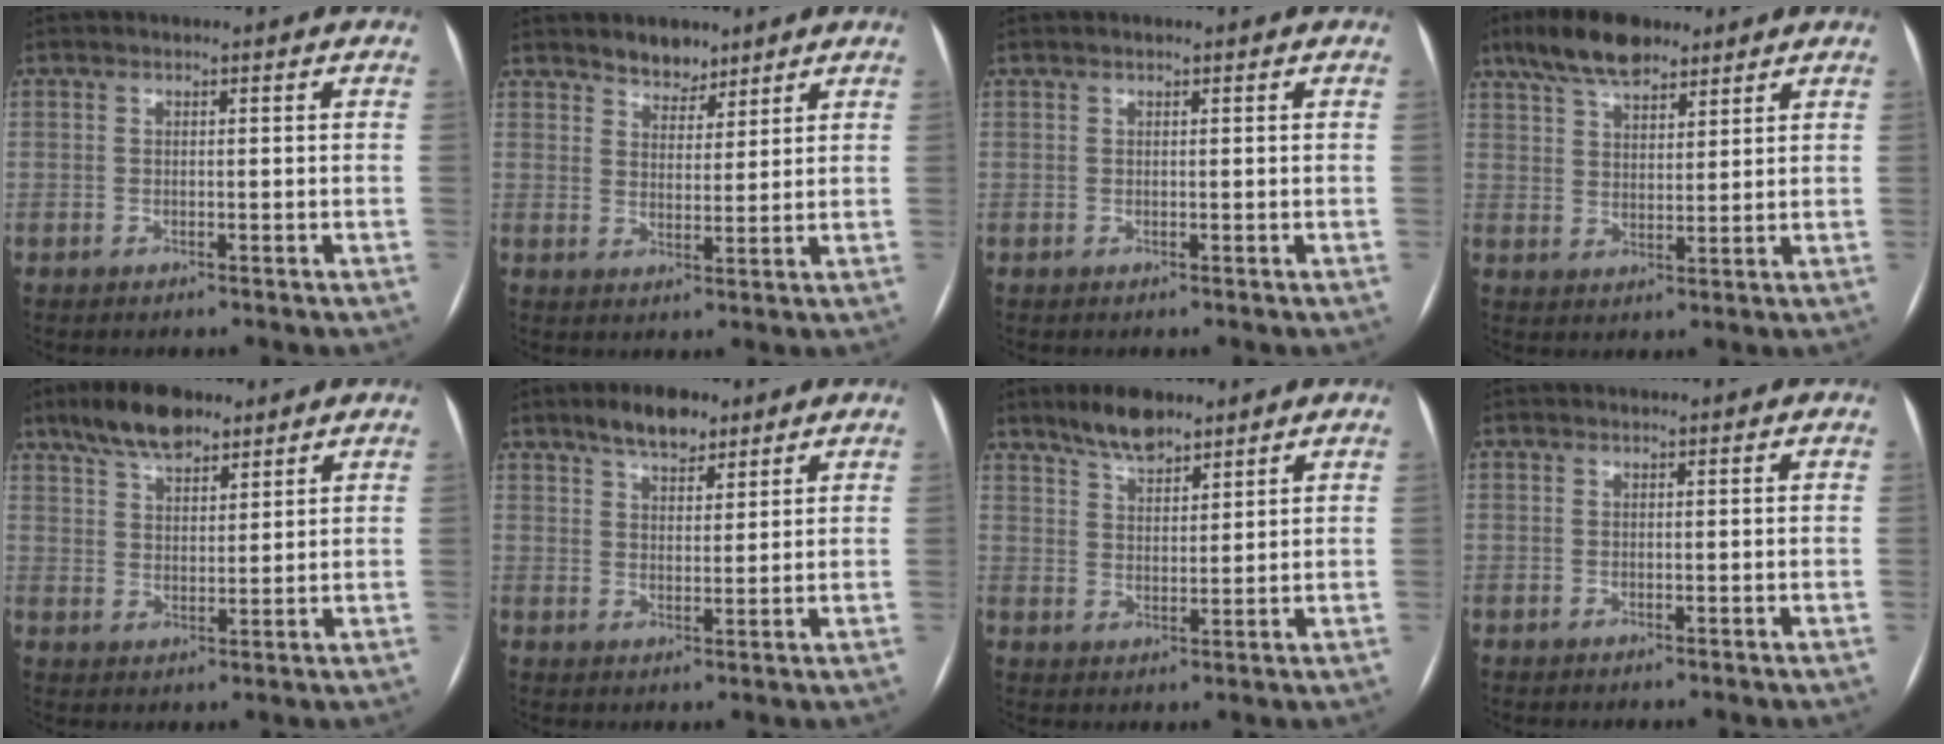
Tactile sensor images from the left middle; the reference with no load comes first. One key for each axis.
{"total": 4.3, "fx": 3.6, "fy": 2.1, "fz": 1.1, "tx": -0.015, "ty": -0.001, "tz": 0.061}
{"total": 0.0}
{"total": 8.9, "fx": 6.7, "fy": 3.2, "fz": 4.9, "tx": -0.093, "ty": 0.017, "tz": 0.120}
{"total": 8.3, "fx": 6.3, "fy": 3.0, "fz": 4.4, "tx": -0.083, "ty": 0.011, "tz": 0.115}
{"total": 6.2, "fx": 4.7, "fy": 2.5, "fz": 3.3, "tx": -0.056, "ty": 0.008, "tz": 0.080}
{"total": 6.2, "fx": 5.1, "fy": 1.9, "fz": 2.9, "tx": -0.058, "ty": 0.004, "tz": 0.095}
{"total": 0.7, "fx": 0.7, "fy": 0.0, "fz": 0.1, "tx": -0.005, "ty": 0.013, "tz": 0.011}